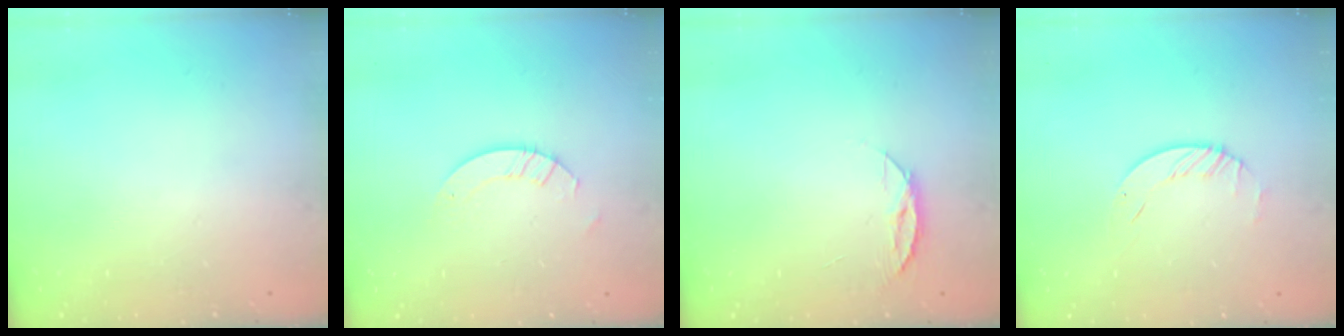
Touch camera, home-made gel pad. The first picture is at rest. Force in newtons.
{"total": 2.6, "press": 2.6, "slide": 0.2}
{"total": 4.4, "press": 4.3, "slide": 0.5}
{"total": 2.3, "press": 2.3, "slide": 0.3}